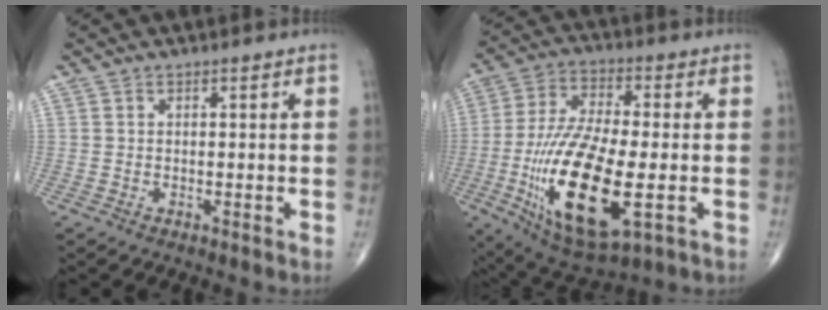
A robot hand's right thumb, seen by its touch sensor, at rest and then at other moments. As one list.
[{"total": 22.2, "force": [-5.0, 8.3, 20.0], "torque": [-0.405, -0.005, -0.073]}]